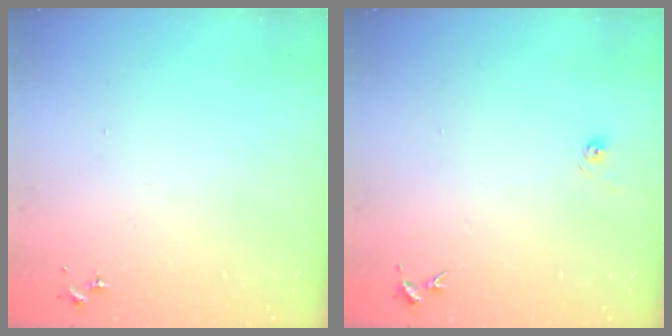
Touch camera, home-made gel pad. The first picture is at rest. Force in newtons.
{"total": 5.8, "press": 5.8, "slide": 0.5}